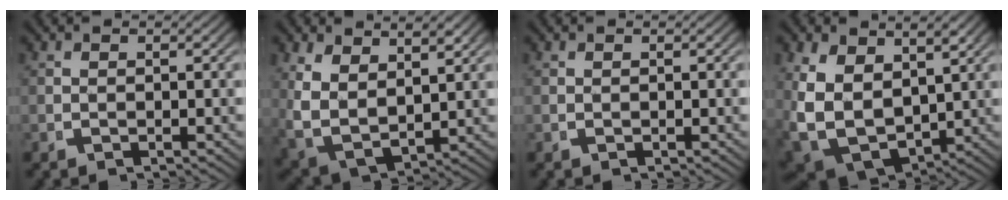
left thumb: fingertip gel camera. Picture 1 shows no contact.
{"total": 8.3, "force": [0.7, 6.6, 5.1], "torque": [-0.157, -0.043, 0.033]}
{"total": 0.0}
{"total": 11.9, "force": [-1.3, 9.3, 7.3], "torque": [-0.222, -0.074, 0.009]}